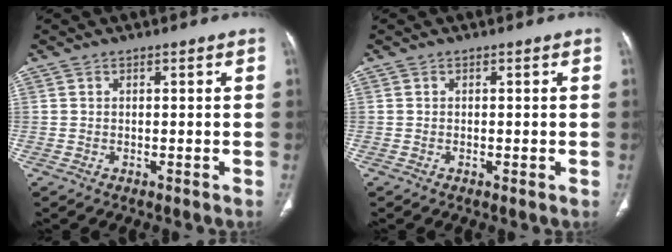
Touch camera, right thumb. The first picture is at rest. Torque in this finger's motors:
{"motor_torque": [-0.32, -0.67, -0.23, 0.23, -0.02]}